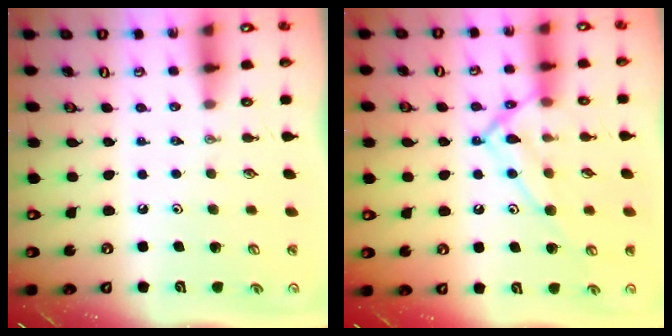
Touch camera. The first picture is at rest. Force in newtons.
{"total": 13.2, "press": 13.2, "slide": 0.9}